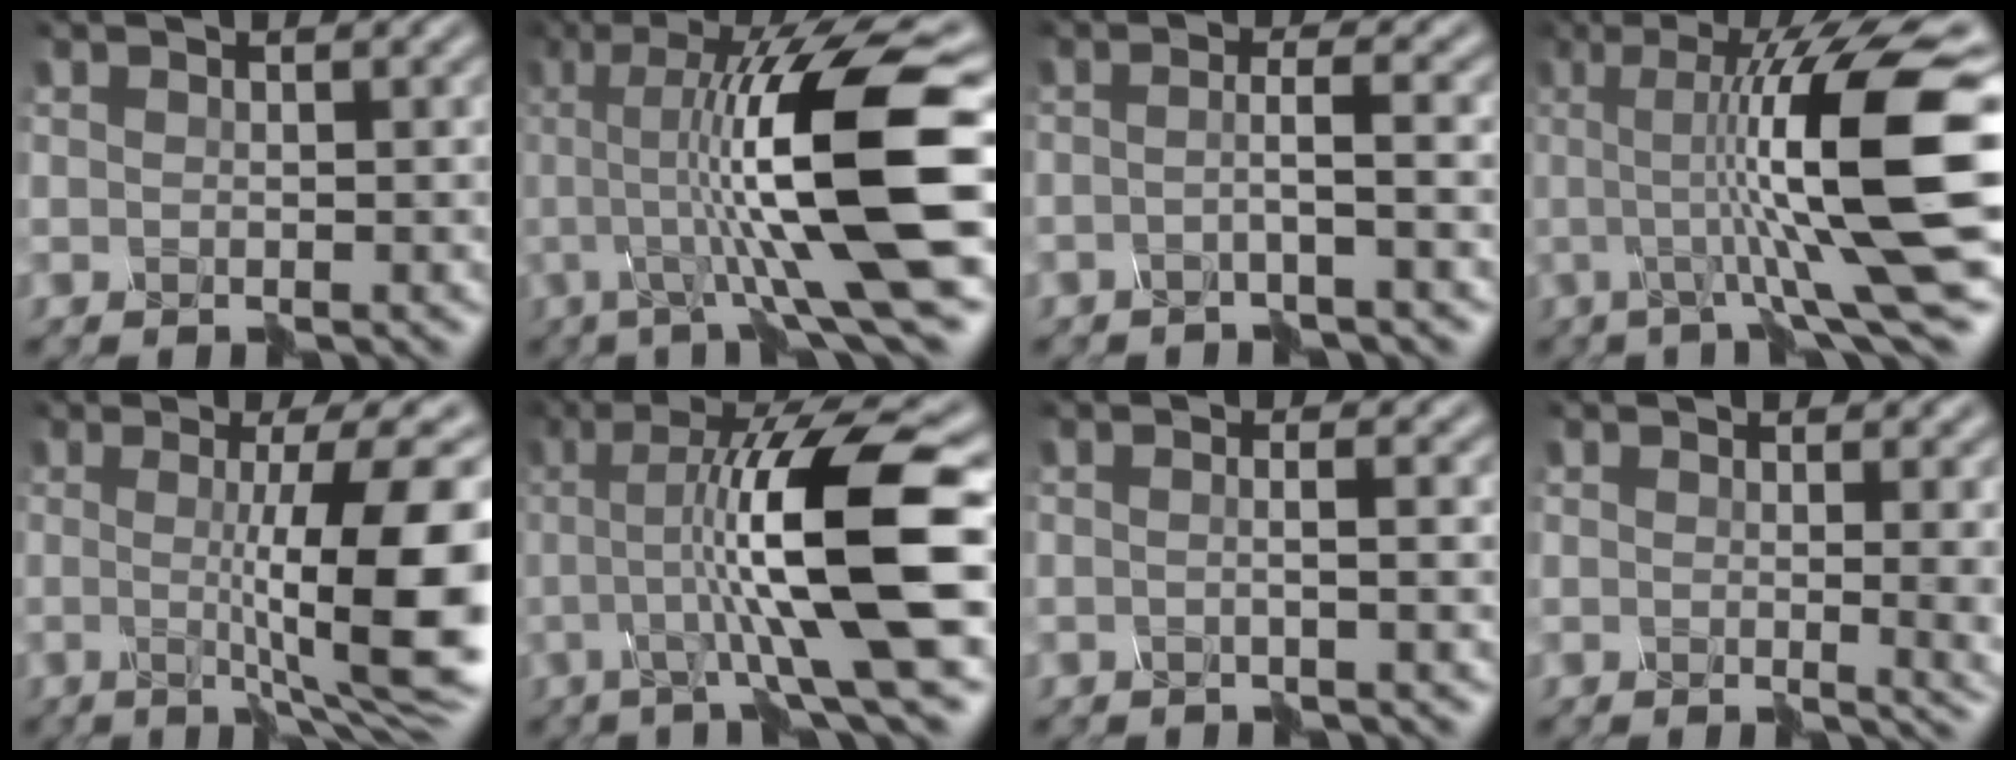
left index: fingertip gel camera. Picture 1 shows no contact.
{"total": 11.9, "force": [0.2, 1.7, 11.8], "torque": [-0.177, 0.018, -0.004]}
{"total": 2.0, "force": [-0.8, 0.1, 1.8], "torque": [-0.022, 0.008, -0.032]}
{"total": 12.2, "force": [0.1, 1.7, 12.1], "torque": [-0.166, 0.019, -0.006]}
{"total": 10.4, "force": [-0.4, 1.9, 10.2], "torque": [-0.125, -0.005, -0.009]}
{"total": 10.8, "force": [-0.3, 1.6, 10.6], "torque": [-0.163, 0.014, -0.008]}
{"total": 1.7, "force": [0.1, 0.8, 1.5], "torque": [0.008, 0.013, -0.025]}
{"total": 5.2, "force": [0.2, 2.5, 4.6], "torque": [-0.028, -0.002, 0.006]}